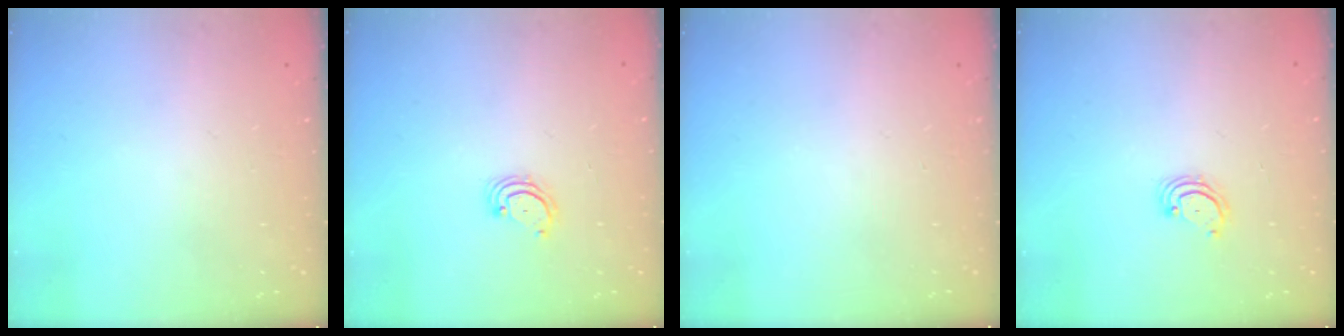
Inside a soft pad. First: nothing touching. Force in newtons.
{"total": 3.1, "press": 3.0, "slide": 0.4}
{"total": 0.0}
{"total": 3.1, "press": 3.0, "slide": 0.4}